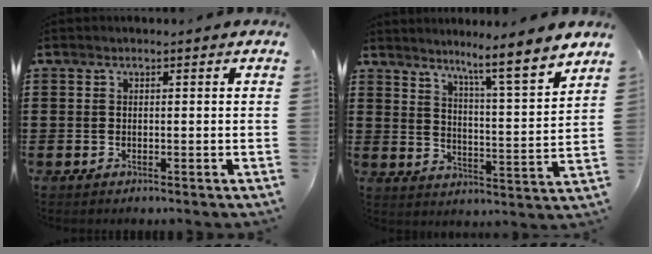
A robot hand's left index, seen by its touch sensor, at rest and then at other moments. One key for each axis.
{"total": 6.6, "fx": 5.7, "fy": -1.3, "fz": 3.1, "tx": -0.059, "ty": -0.059, "tz": 0.082}